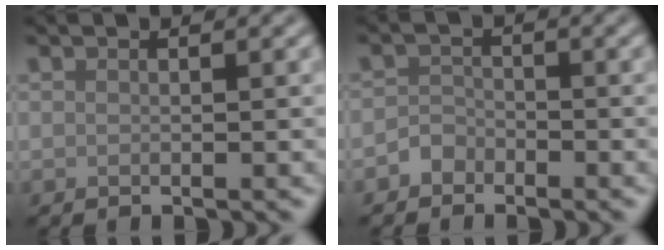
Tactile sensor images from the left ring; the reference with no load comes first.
{"total": 1.5, "force": [-1.1, 1.0, 0.1], "torque": [0.004, 0.008, -0.022]}